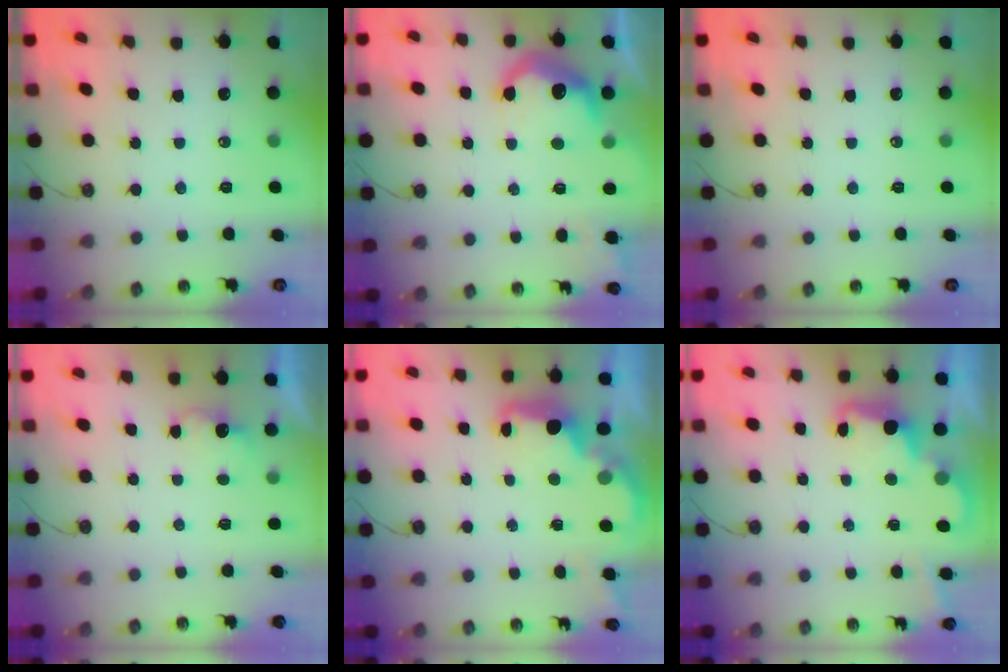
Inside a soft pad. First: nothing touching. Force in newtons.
{"total": 12.3, "press": 12.3, "slide": 0.8}
{"total": 0.0}
{"total": 2.2, "press": 2.1, "slide": 0.8}
{"total": 2.8, "press": 2.7, "slide": 0.7}
{"total": 2.5, "press": 2.5, "slide": 0.6}